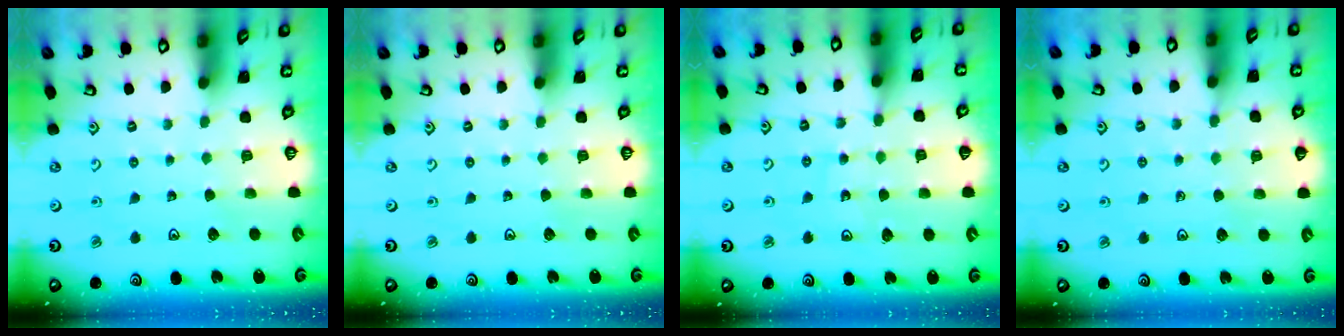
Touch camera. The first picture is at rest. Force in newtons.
{"total": 0.0}
{"total": 9.5, "press": 8.9, "slide": 3.3}
{"total": 5.7, "press": 5.5, "slide": 1.3}